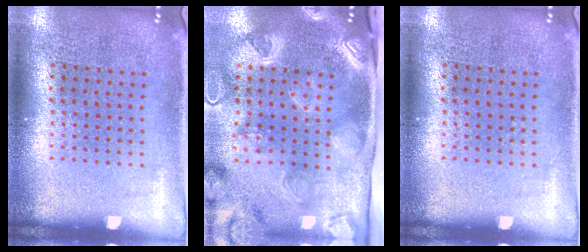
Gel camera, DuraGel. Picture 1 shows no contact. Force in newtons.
{"total": 3.9, "press": 2.9, "slide": 2.6}
{"total": 0.0}